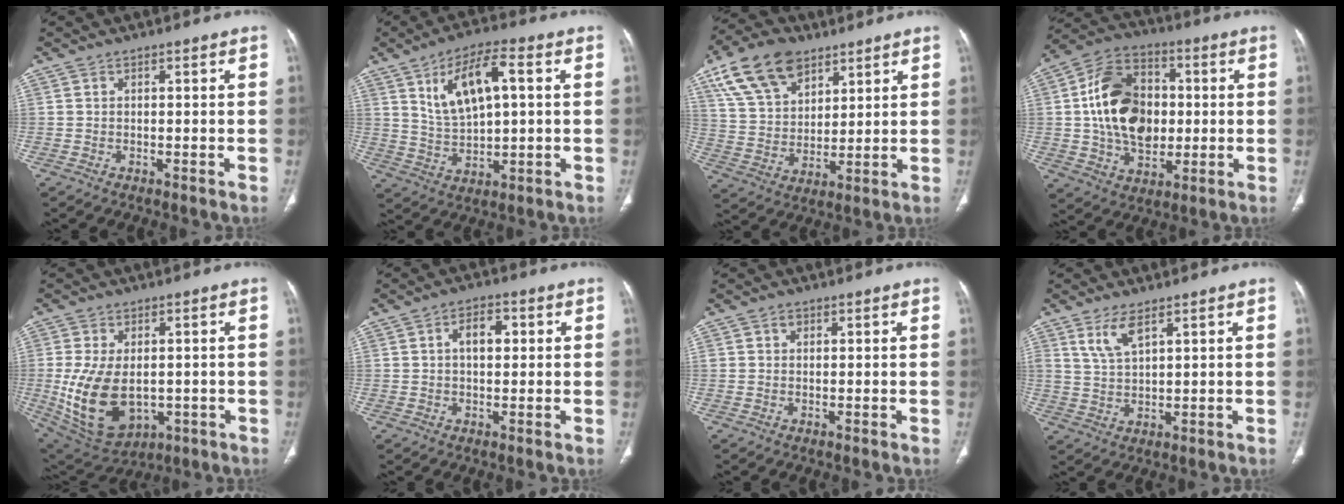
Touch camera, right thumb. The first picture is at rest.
{"total": 11.9, "force": [3.7, 5.0, 10.1], "torque": [-0.172, 0.001, 0.072]}
{"total": 15.8, "force": [9.2, 9.3, 8.8], "torque": [-0.143, -0.018, 0.175]}
{"total": 18.6, "force": [0.9, 13.1, 13.1], "torque": [-0.200, 0.015, 0.018]}
{"total": 15.4, "force": [-1.8, 9.6, 11.9], "torque": [-0.219, -0.011, 0.000]}
{"total": 5.0, "force": [1.0, 2.9, 3.9], "torque": [-0.056, 0.010, 0.013]}
{"total": 1.4, "force": [0.7, 1.0, 0.6], "torque": [-0.002, -0.001, 0.011]}
{"total": 5.1, "force": [3.1, 1.8, 3.7], "torque": [-0.077, -0.014, 0.072]}